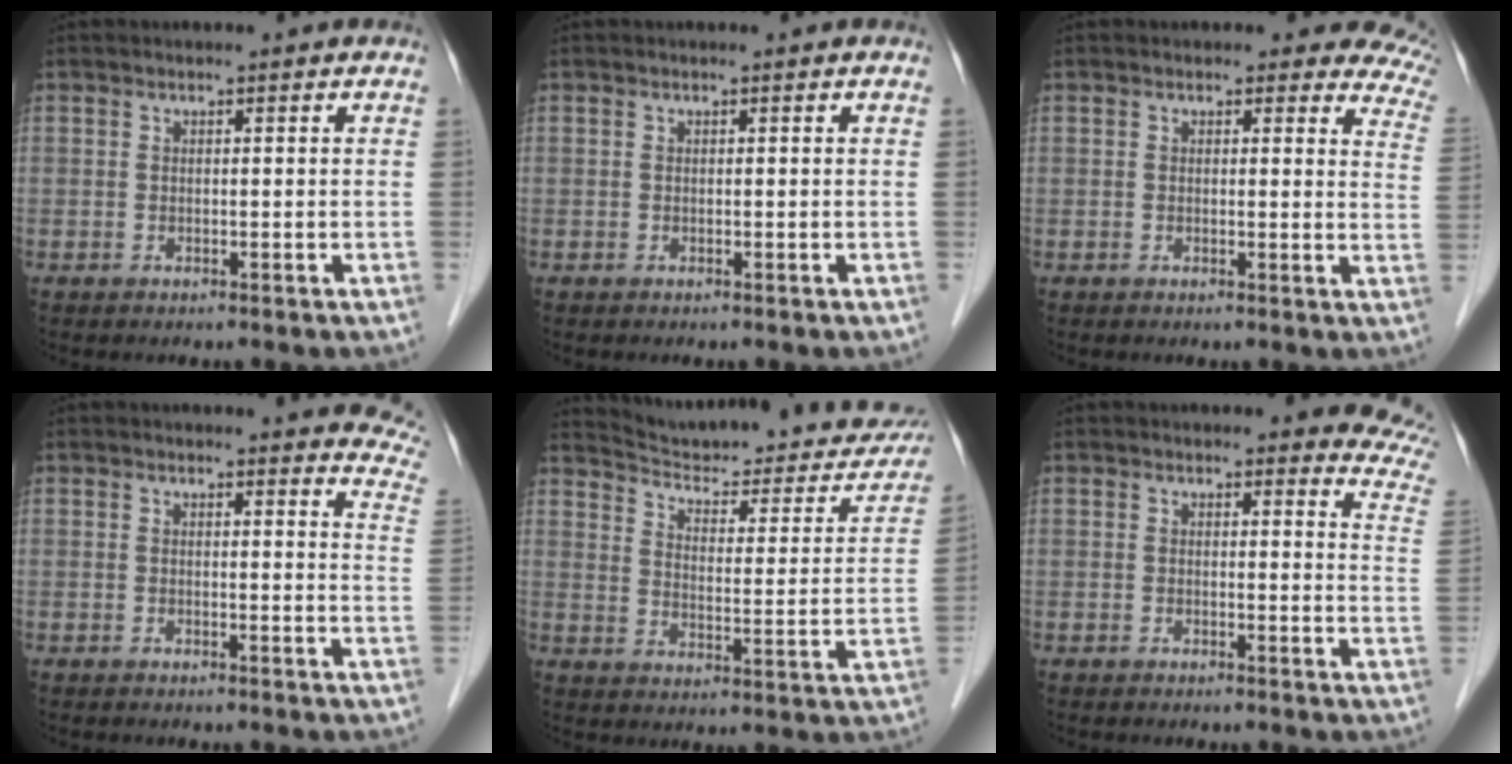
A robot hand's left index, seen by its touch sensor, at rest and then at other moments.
{"total": 0.0}
{"total": 8.4, "force": [7.2, 3.4, 2.5], "torque": [0.013, -0.022, 0.034]}
{"total": 12.5, "force": [11.9, 2.0, 3.4], "torque": [-0.005, -0.069, 0.090]}
{"total": 25.0, "force": [23.0, 4.9, 8.6], "torque": [-0.113, -0.057, 0.285]}
{"total": 8.6, "force": [8.1, 1.5, 2.2], "torque": [0.004, -0.052, 0.050]}